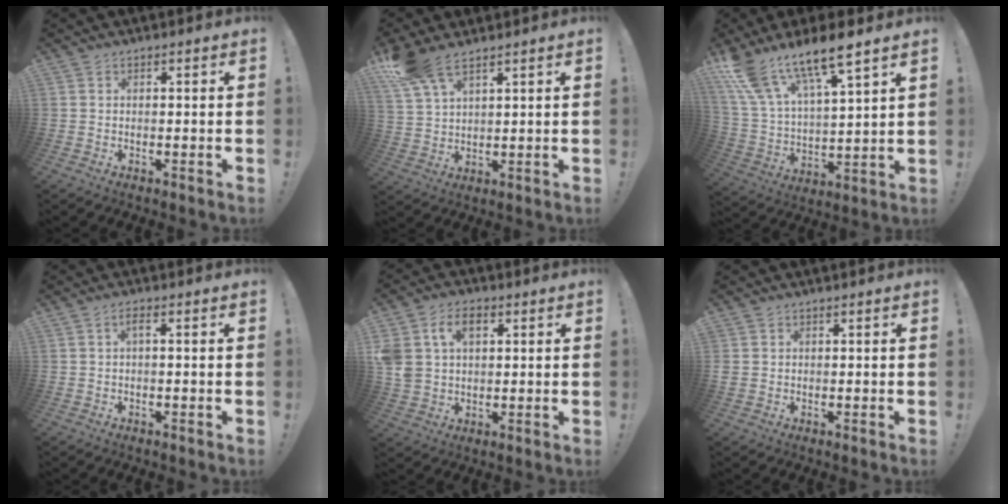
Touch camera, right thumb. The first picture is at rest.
{"total": 9.5, "force": [6.9, 4.0, 5.2], "torque": [-0.099, -0.029, 0.136]}
{"total": 15.6, "force": [12.2, 4.1, 8.9], "torque": [-0.167, -0.088, 0.214]}
{"total": 1.9, "force": [-0.3, 0.1, 1.8], "torque": [-0.039, 0.008, -0.008]}
{"total": 9.7, "force": [3.4, 6.8, 6.0], "torque": [-0.123, 0.004, 0.066]}
{"total": 1.4, "force": [0.2, 1.3, 0.3], "torque": [-0.005, 0.002, 0.005]}